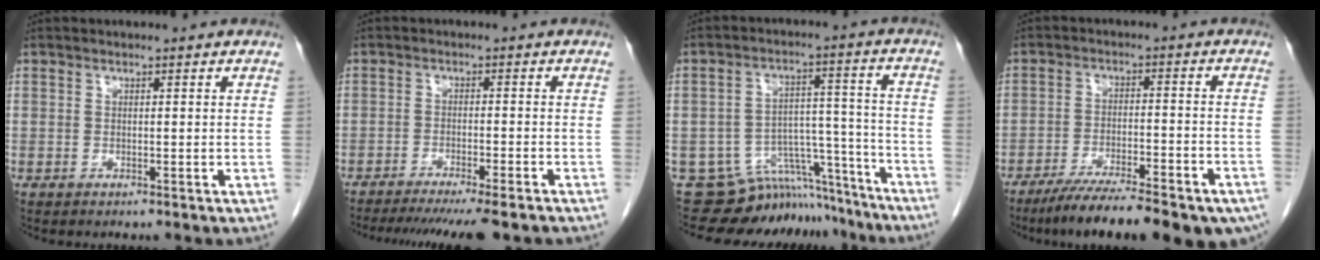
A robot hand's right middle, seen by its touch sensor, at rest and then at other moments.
{"total": 12.8, "force": [-11.1, 0.1, 6.4], "torque": [-0.084, -0.034, -0.157]}
{"total": 11.7, "force": [-10.9, 4.2, 1.2], "torque": [0.001, 0.064, -0.157]}
{"total": 19.3, "force": [-14.6, 3.5, 12.0], "torque": [-0.137, -0.013, -0.210]}